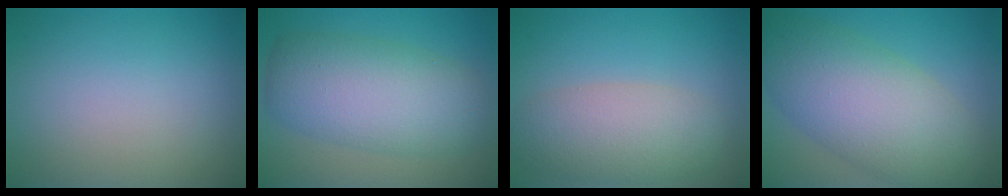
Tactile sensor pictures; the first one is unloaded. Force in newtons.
{"total": 8.0, "press": 8.0, "slide": 0.3}
{"total": 5.3, "press": 5.3, "slide": 0.2}
{"total": 9.6, "press": 9.5, "slide": 0.3}